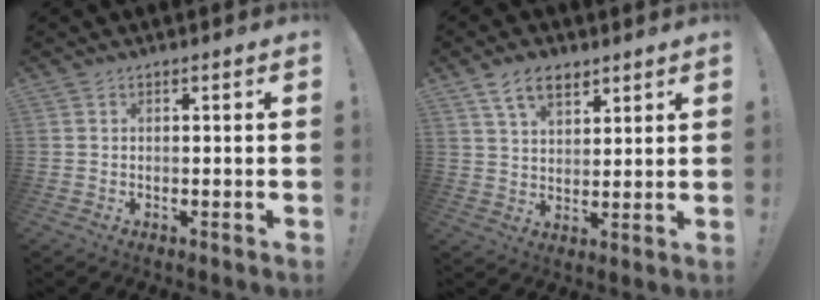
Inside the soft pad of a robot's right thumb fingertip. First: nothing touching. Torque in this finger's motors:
{"motor_torque": [-0.04, 0.11, 0.23, -0.08, 0.00]}